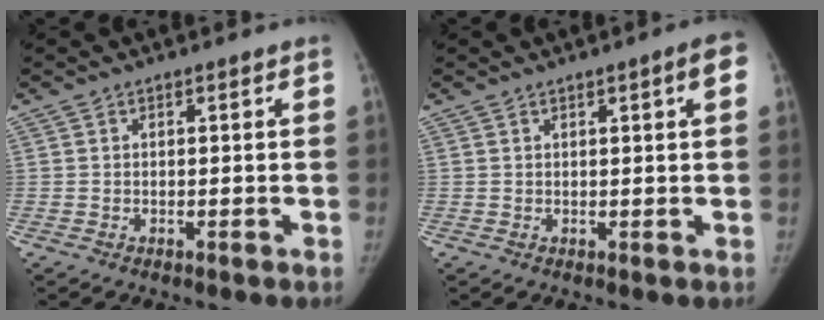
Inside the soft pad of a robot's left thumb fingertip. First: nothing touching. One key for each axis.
{"total": 3.2, "fx": 1.1, "fy": 0.6, "fz": 3.0, "tx": -0.031, "ty": 0.001, "tz": 0.013}